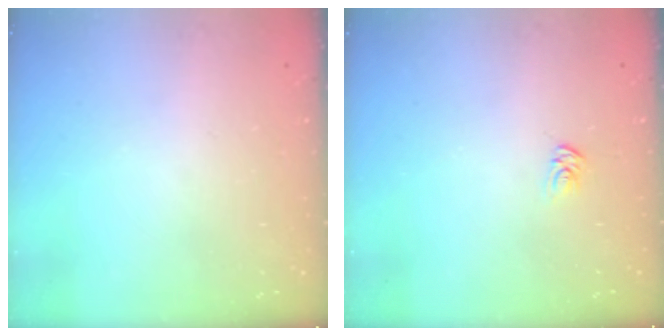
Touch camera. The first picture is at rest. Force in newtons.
{"total": 2.6, "press": 2.6, "slide": 0.3}